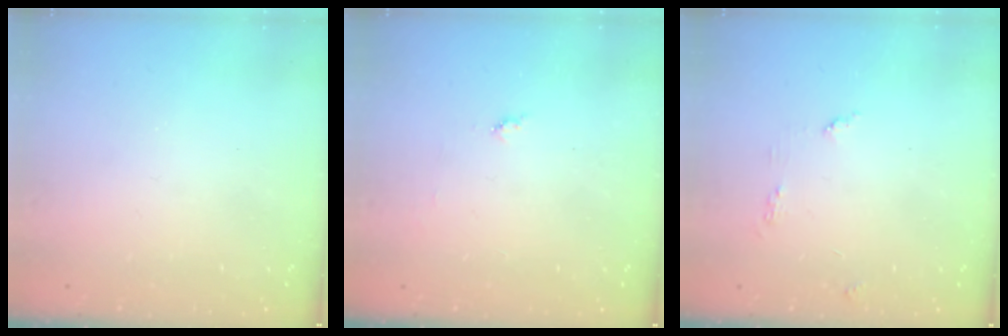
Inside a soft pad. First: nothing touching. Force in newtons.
{"total": 3.9, "press": 3.9, "slide": 0.4}
{"total": 3.9, "press": 3.9, "slide": 0.3}